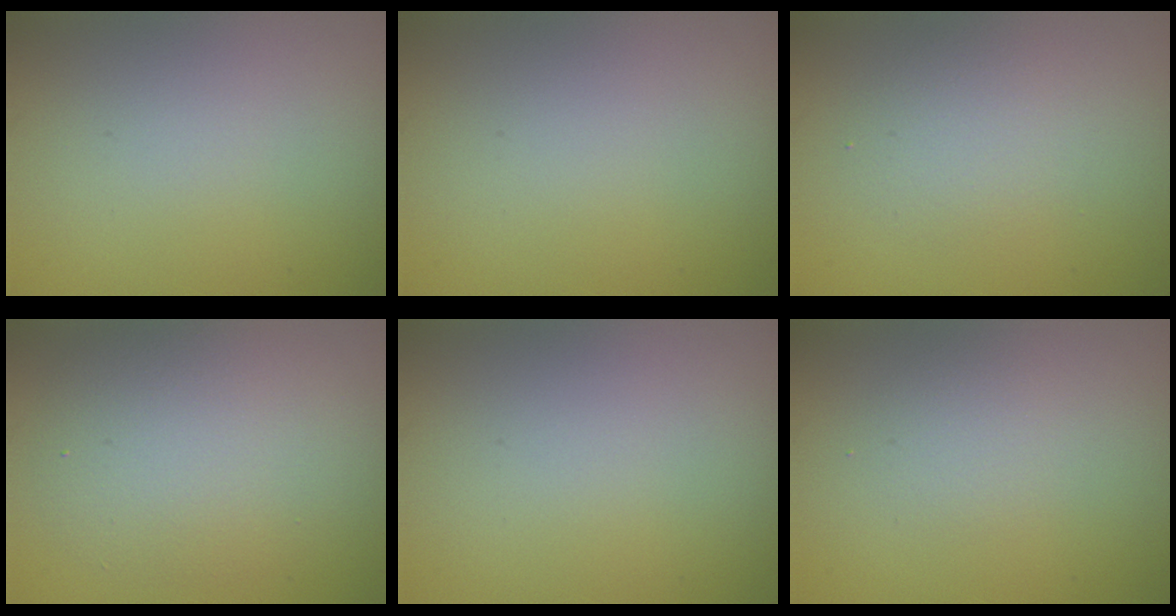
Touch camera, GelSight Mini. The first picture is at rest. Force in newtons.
{"total": 0.0}
{"total": 2.1, "press": 2.1, "slide": 0.0}
{"total": 5.3, "press": 5.3, "slide": 0.2}
{"total": 0.0}
{"total": 1.4, "press": 1.4, "slide": 0.1}